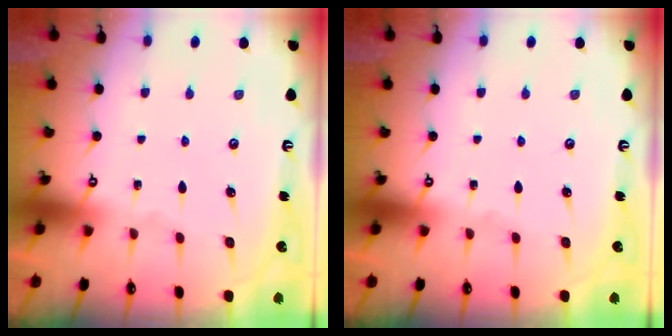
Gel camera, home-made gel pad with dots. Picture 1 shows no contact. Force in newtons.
{"total": 0.0}